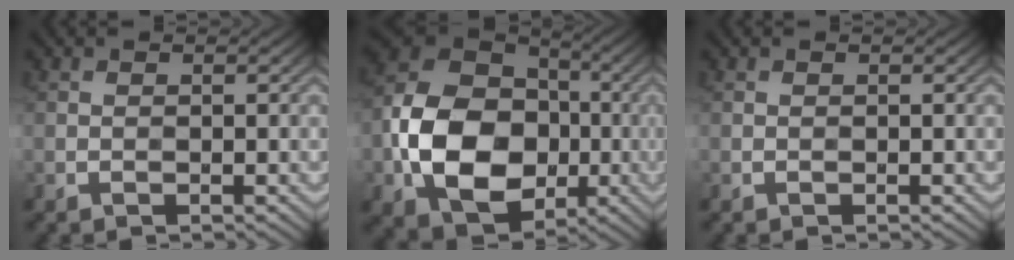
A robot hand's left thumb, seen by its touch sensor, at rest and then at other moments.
{"total": 14.7, "force": [-2.7, 11.3, 9.0], "torque": [-0.197, -0.021, -0.057]}
{"total": 0.0}